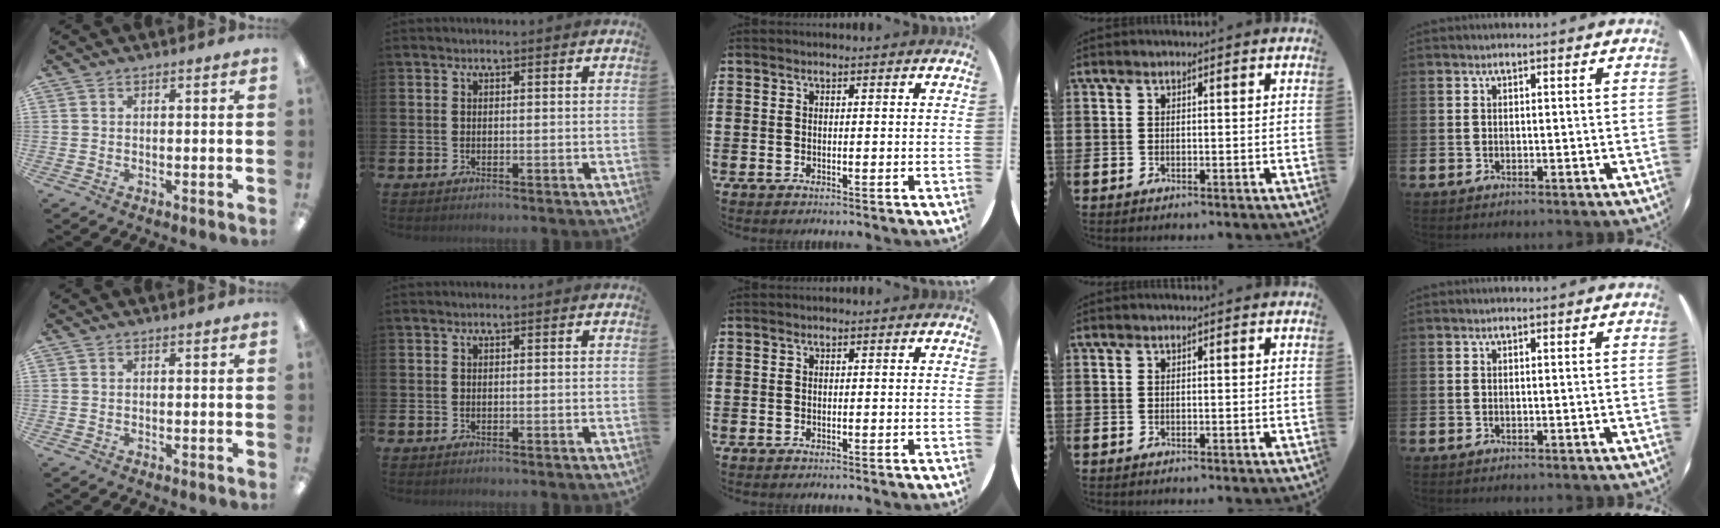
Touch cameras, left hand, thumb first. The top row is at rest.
{}